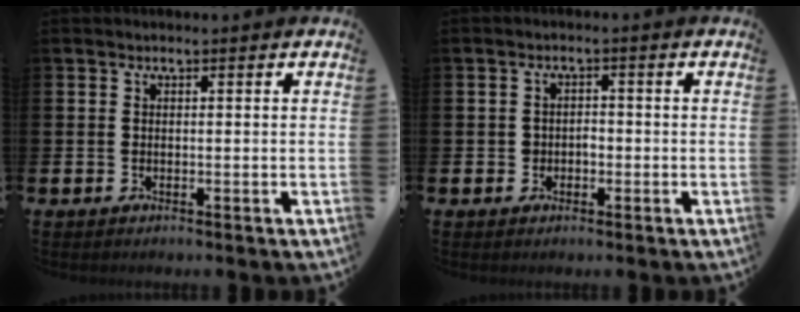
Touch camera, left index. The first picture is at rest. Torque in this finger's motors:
{"motor_torque": [-0.01, 0.07, 0.02, 0.02]}